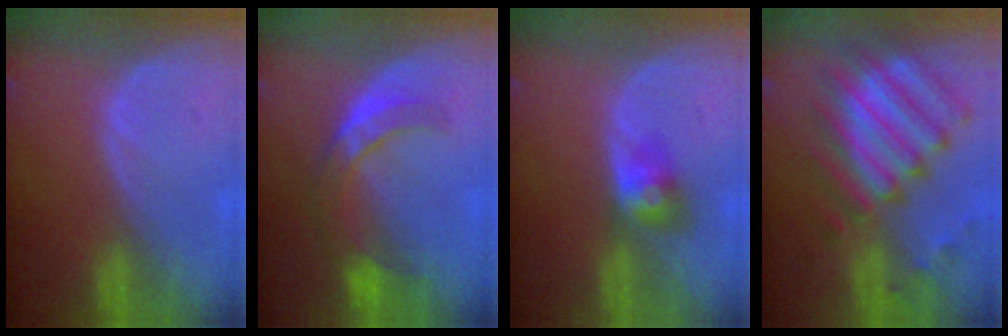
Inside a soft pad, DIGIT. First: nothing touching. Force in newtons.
{"total": 7.3, "press": 6.5, "slide": 3.3}
{"total": 3.5, "press": 3.5, "slide": 0.2}
{"total": 11.6, "press": 10.6, "slide": 4.9}